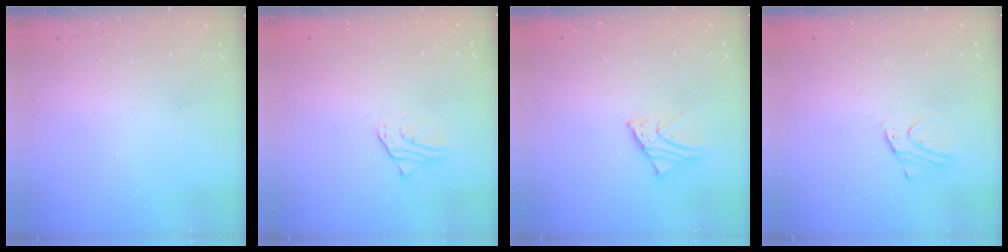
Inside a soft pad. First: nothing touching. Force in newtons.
{"total": 2.5, "press": 2.4, "slide": 0.3}
{"total": 2.3, "press": 2.3, "slide": 0.3}
{"total": 2.7, "press": 2.7, "slide": 0.1}